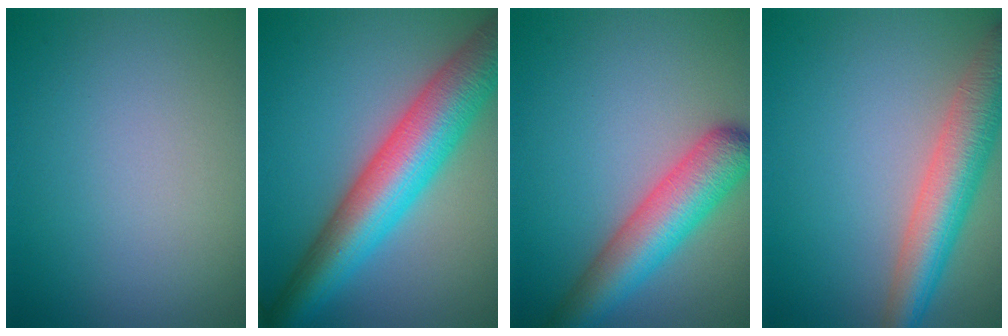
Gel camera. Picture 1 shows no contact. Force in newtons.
{"total": 10.0, "press": 10.0, "slide": 0.3}
{"total": 6.5, "press": 6.5, "slide": 0.5}
{"total": 6.2, "press": 6.2, "slide": 0.2}